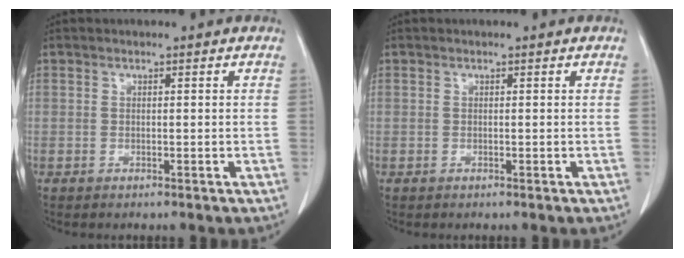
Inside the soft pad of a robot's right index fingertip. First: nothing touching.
{"total": 0.0}